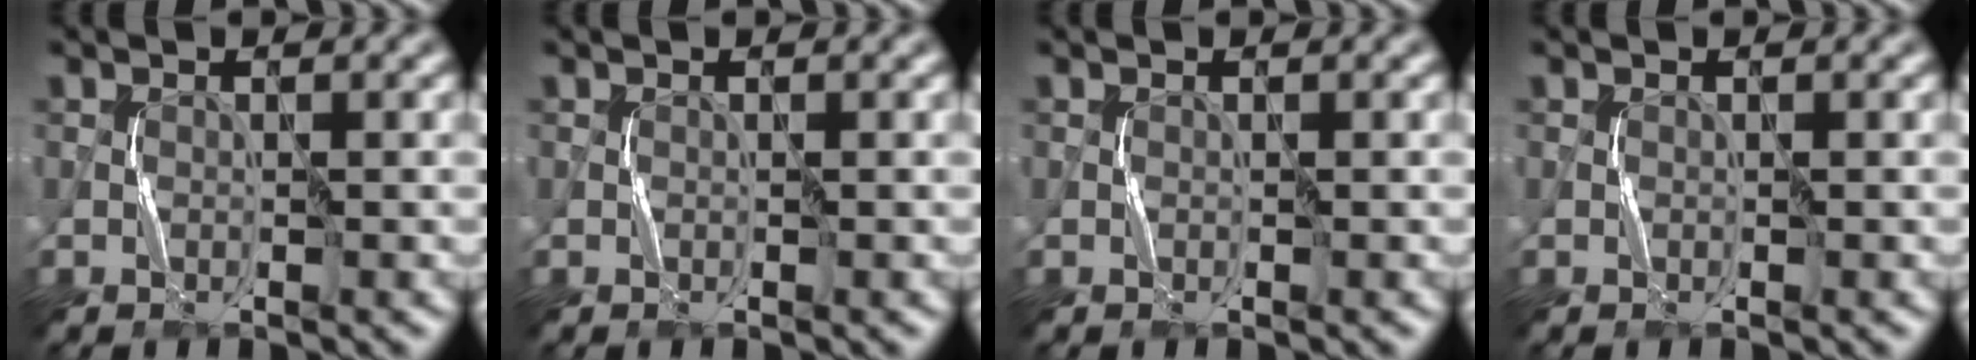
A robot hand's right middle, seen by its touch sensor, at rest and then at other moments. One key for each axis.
{"total": 0.0}
{"total": 0.0}
{"total": 0.0}